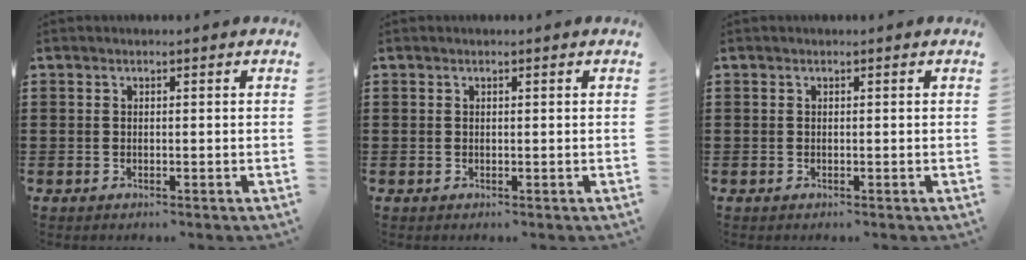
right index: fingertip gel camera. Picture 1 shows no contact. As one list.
[{"total": 0.0}, {"total": 0.0}]